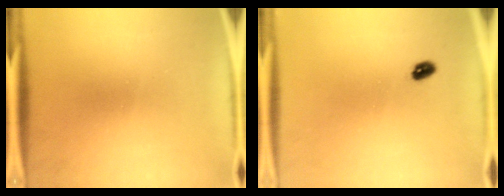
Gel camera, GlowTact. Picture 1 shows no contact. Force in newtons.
{"total": 1.9}